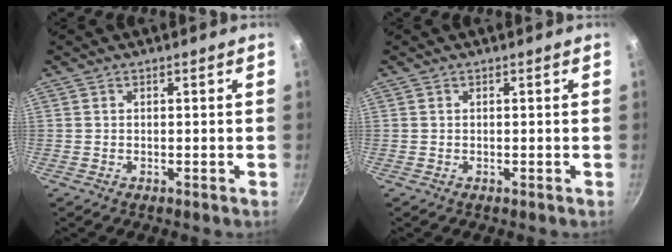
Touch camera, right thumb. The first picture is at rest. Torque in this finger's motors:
{"motor_torque": [0.00, 0.00, 0.00, 0.00, 0.00]}